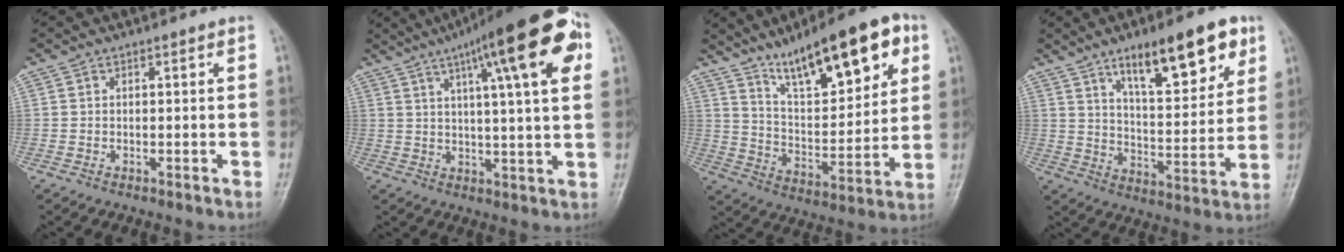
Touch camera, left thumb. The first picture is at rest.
{"total": 20.0, "force": [8.7, 4.1, 17.5], "torque": [-0.242, 0.003, 0.120]}
{"total": 20.0, "force": [11.6, 6.5, 14.9], "torque": [-0.195, -0.040, 0.200]}
{"total": 17.3, "force": [9.9, 5.7, 13.0], "torque": [-0.161, -0.044, 0.158]}